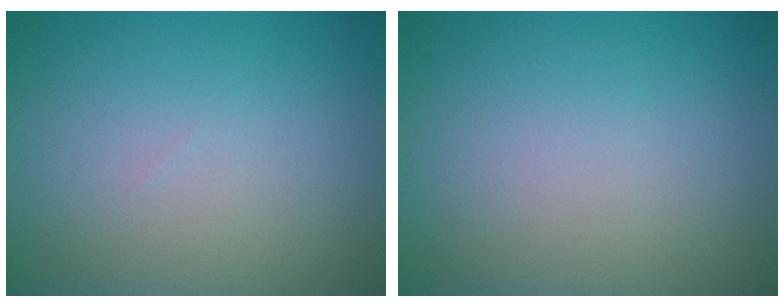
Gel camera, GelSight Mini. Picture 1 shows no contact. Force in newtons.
{"total": 0.0}